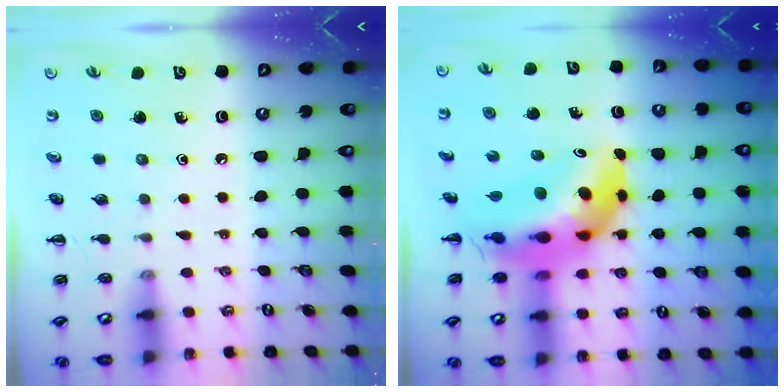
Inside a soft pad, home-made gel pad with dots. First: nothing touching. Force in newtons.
{"total": 13.4, "press": 12.9, "slide": 3.8}